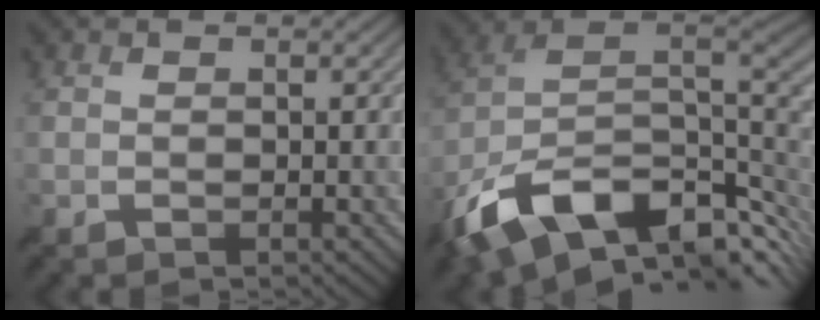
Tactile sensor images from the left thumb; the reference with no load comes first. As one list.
[{"total": 17.7, "force": [-6.9, 10.2, 12.7], "torque": [-0.269, -0.025, -0.116]}]